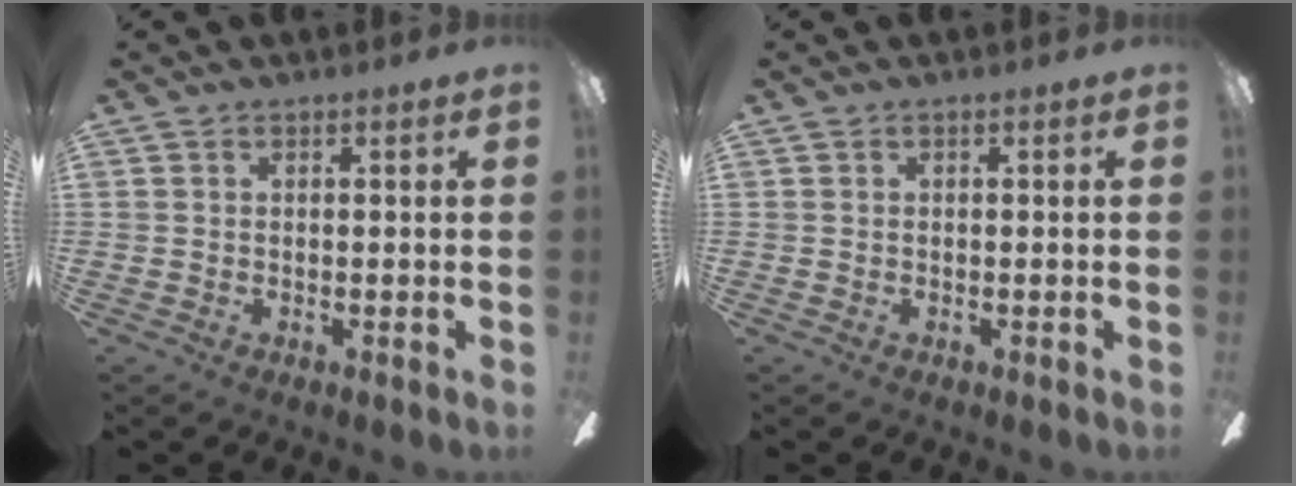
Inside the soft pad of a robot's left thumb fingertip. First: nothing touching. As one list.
[{"total": 0.0}]